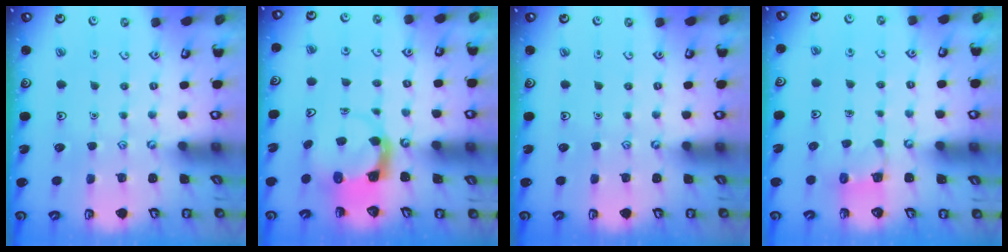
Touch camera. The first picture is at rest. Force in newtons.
{"total": 3.7, "press": 3.7, "slide": 0.5}
{"total": 0.0}
{"total": 3.1, "press": 3.1, "slide": 0.2}